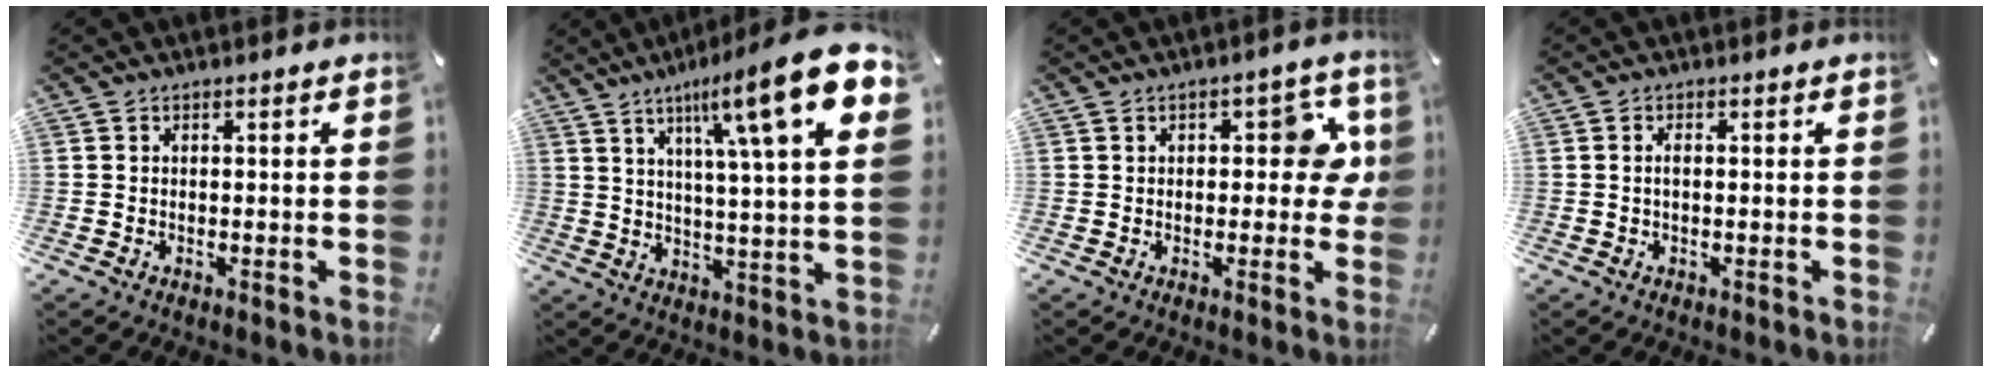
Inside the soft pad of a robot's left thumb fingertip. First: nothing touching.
{"total": 18.4, "force": [9.3, 2.6, 15.6], "torque": [-0.247, -0.044, 0.132]}
{"total": 8.5, "force": [1.6, 4.6, 7.0], "torque": [-0.085, -0.002, 0.020]}
{"total": 1.1, "force": [-0.1, 0.4, 1.0], "torque": [-0.022, 0.001, -0.002]}